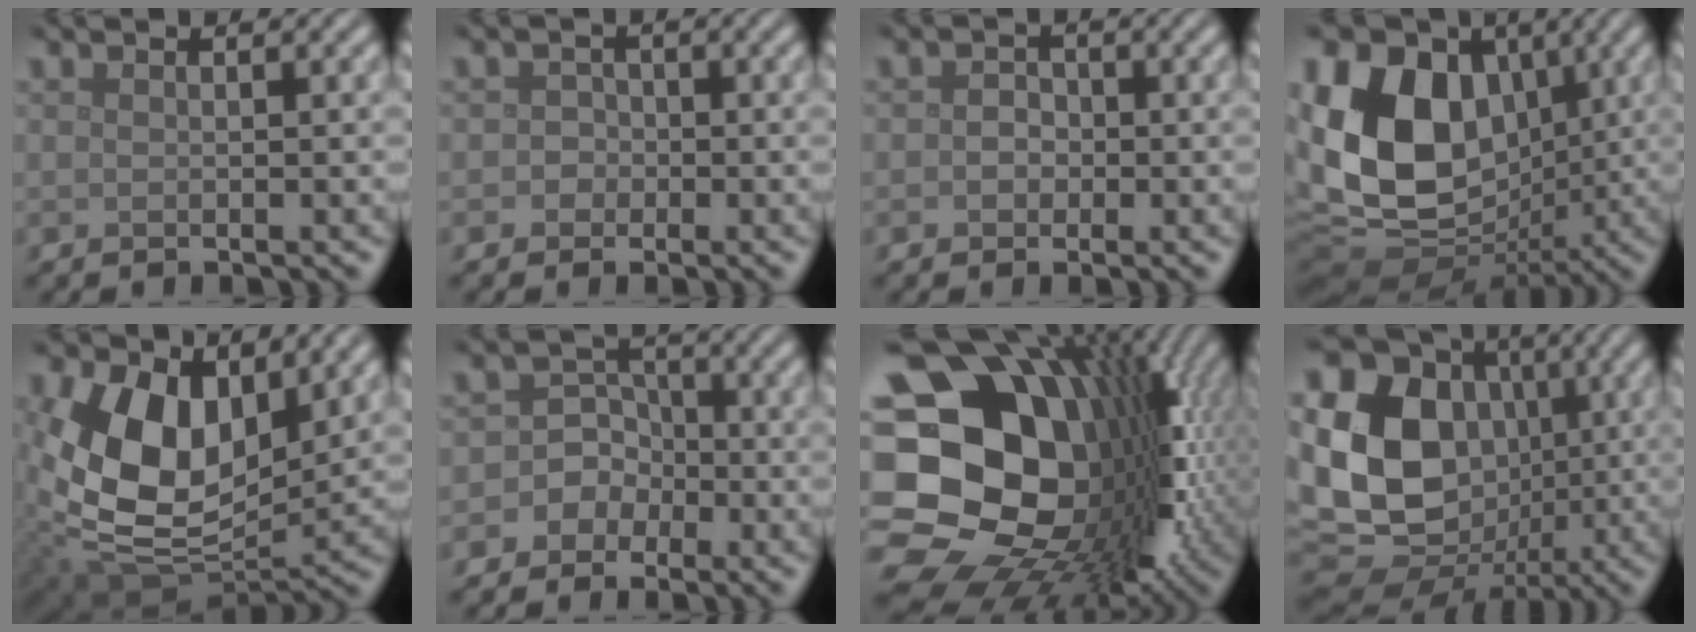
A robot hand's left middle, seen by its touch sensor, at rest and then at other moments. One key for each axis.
{"total": 1.4, "fx": -0.3, "fy": 1.3, "fz": 0.3, "tx": 0.016, "ty": 0.001, "tz": -0.011}
{"total": 1.5, "fx": -0.2, "fy": 1.4, "fz": 0.6, "tx": -0.001, "ty": -0.001, "tz": -0.012}
{"total": 16.2, "fx": 1.6, "fy": 12.3, "fz": 10.5, "tx": -0.205, "ty": 0.016, "tz": 0.034}
{"total": 11.8, "fx": 2.9, "fy": 7.3, "fz": 8.7, "tx": -0.176, "ty": -0.023, "tz": 0.058}
{"total": 5.1, "fx": -1.7, "fy": 4.7, "fz": 0.8, "tx": 0.016, "ty": 0.025, "tz": -0.056}
{"total": 22.7, "fx": -2.5, "fy": 18.7, "fz": 12.7, "tx": -0.211, "ty": -0.009, "tz": -0.074}
{"total": 19.9, "fx": 1.4, "fy": 17.5, "fz": 9.4, "tx": -0.215, "ty": 0.023, "tz": -0.006}